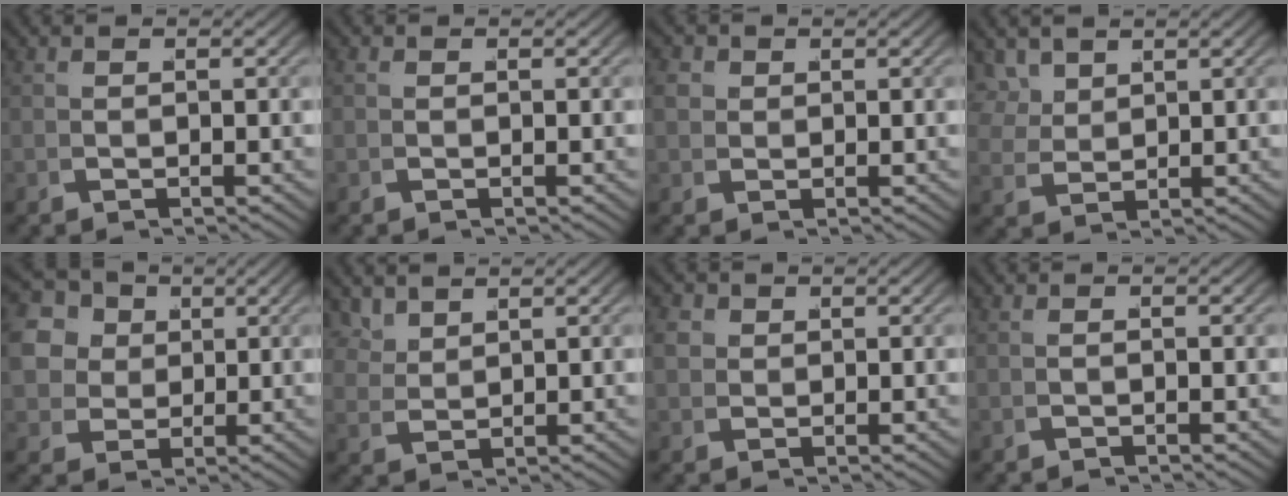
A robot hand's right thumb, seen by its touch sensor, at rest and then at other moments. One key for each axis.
{"total": 0.0}
{"total": 3.2, "fx": 0.9, "fy": 2.6, "fz": 1.5, "tx": -0.036, "ty": -0.004, "tz": 0.020}
{"total": 2.8, "fx": 1.6, "fy": 1.8, "fz": 1.5, "tx": -0.035, "ty": -0.006, "tz": 0.040}
{"total": 11.4, "fx": 2.5, "fy": 9.4, "fz": 6.0, "tx": -0.126, "ty": -0.006, "tz": 0.031}
{"total": 2.2, "fx": 2.0, "fy": 0.3, "fz": 0.7, "tx": -0.013, "ty": 0.006, "tz": 0.047}
{"total": 3.5, "fx": 1.0, "fy": 2.9, "fz": 1.7, "tx": -0.041, "ty": -0.005, "tz": 0.022}
{"total": 0.7, "fx": -0.2, "fy": -0.6, "fz": -0.2, "tx": 0.009, "ty": 0.007, "tz": -0.008}